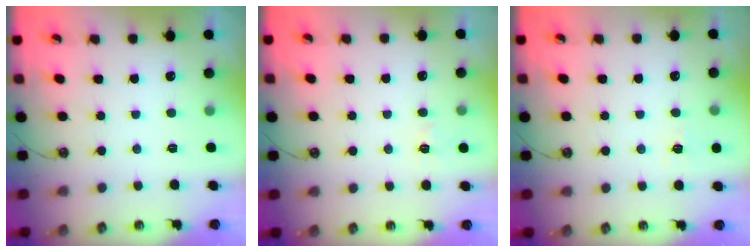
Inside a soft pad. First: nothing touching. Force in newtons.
{"total": 5.9, "press": 5.9, "slide": 0.6}
{"total": 5.3, "press": 5.2, "slide": 0.5}